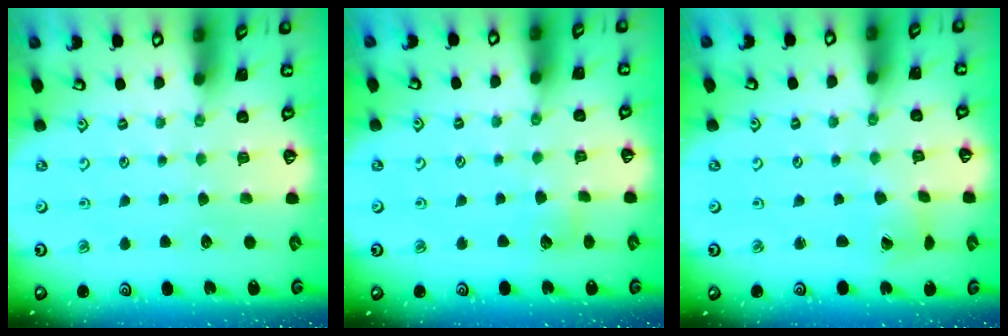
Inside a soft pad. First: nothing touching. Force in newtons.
{"total": 3.1, "press": 3.0, "slide": 0.5}
{"total": 1.4, "press": 1.4, "slide": 0.2}